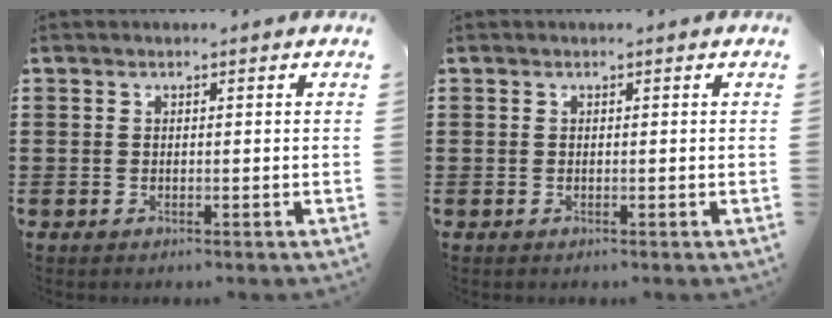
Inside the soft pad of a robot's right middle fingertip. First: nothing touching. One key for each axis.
{"total": 0.0}